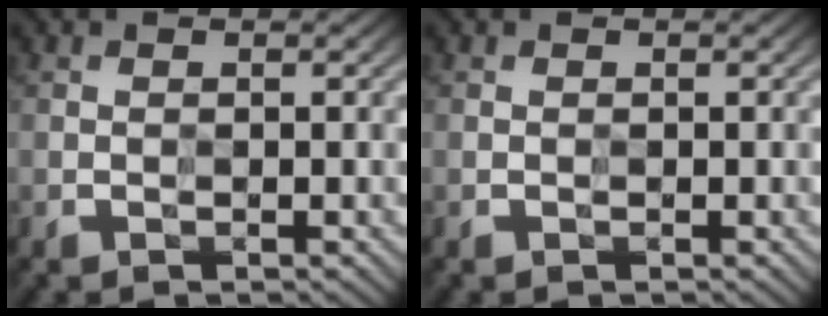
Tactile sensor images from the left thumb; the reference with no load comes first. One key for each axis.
{"total": 0.0}